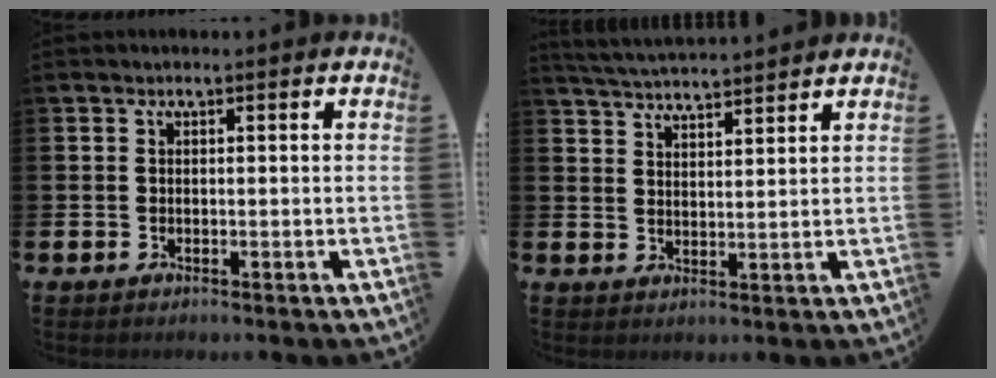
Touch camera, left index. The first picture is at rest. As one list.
[{"total": 4.3, "force": [4.3, -0.1, 0.3], "torque": [-0.026, -0.022, 0.078]}]